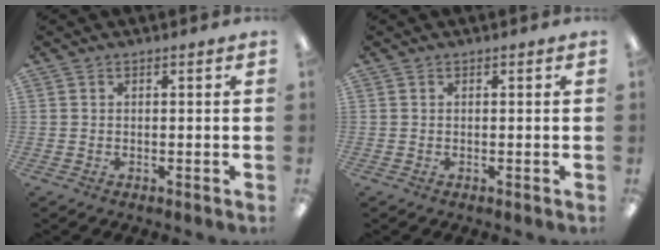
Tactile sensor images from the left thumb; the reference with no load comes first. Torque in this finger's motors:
{"motor_torque": [0.00, 0.00, 0.04, 0.04, 0.00]}